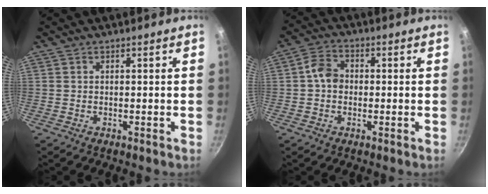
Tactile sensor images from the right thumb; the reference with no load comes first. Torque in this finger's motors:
{"motor_torque": [0.03, 0.01, 0.09, 0.15, 0.01]}